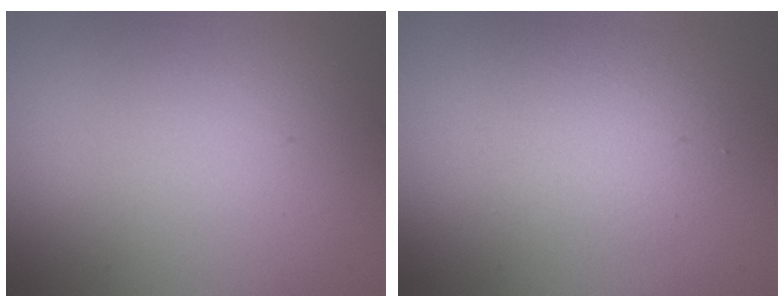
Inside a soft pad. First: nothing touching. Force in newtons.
{"total": 2.7, "press": 2.7, "slide": 0.2}